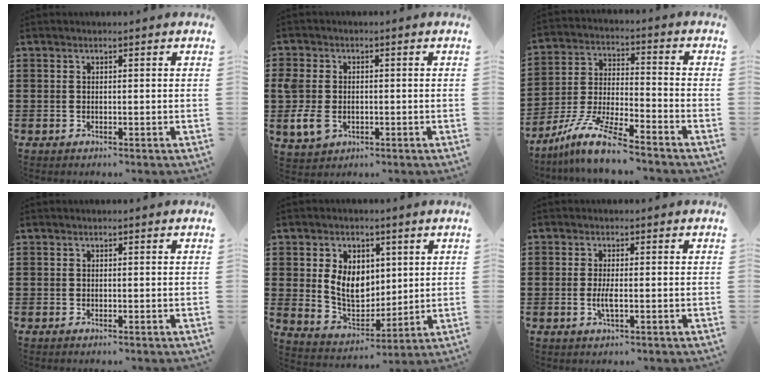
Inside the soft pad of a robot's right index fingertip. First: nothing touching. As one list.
[{"total": 5.0, "force": [-0.9, 3.6, 3.4], "torque": [-0.100, -0.003, -0.025]}, {"total": 10.3, "force": [-8.8, 0.6, 5.3], "torque": [-0.114, 0.010, -0.177]}, {"total": 0.0}, {"total": 8.0, "force": [1.5, 6.0, 5.0], "torque": [-0.113, 0.005, 0.023]}, {"total": 2.6, "force": [-0.6, 0.5, 2.5], "torque": [-0.051, -0.005, -0.013]}]